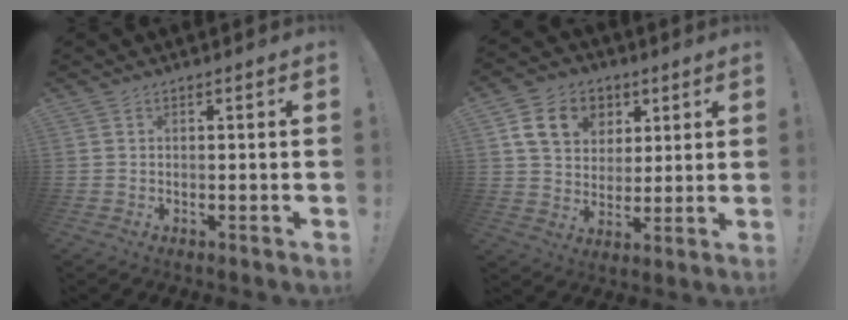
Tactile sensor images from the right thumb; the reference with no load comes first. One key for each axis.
{"total": 13.4, "fx": 5.7, "fy": 10.5, "fz": 6.1, "tx": -0.096, "ty": -0.015, "tz": 0.114}